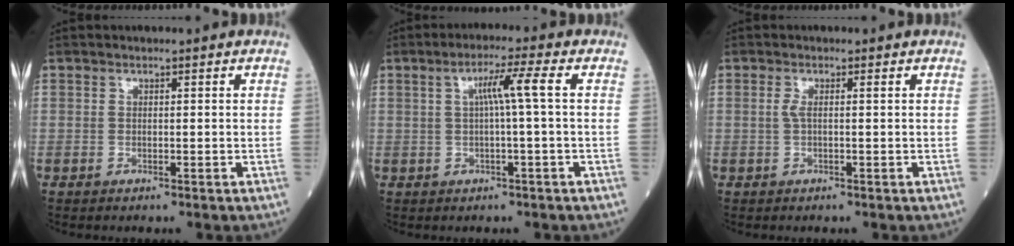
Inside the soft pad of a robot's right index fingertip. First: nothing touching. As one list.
[{"total": 5.5, "force": [0.8, -0.3, 5.4], "torque": [-0.104, 0.012, 0.018]}, {"total": 1.8, "force": [0.1, 0.8, 1.7], "torque": [-0.046, 0.006, 0.001]}]